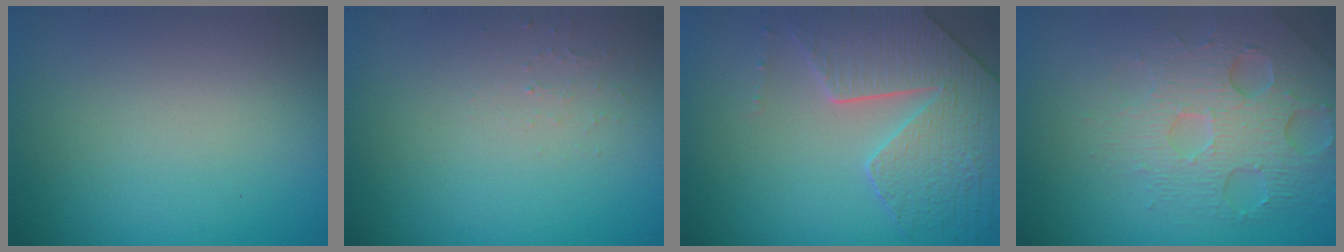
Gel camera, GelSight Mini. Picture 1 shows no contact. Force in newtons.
{"total": 0.8, "press": 0.8, "slide": 0.3}
{"total": 6.3, "press": 5.6, "slide": 3.1}
{"total": 5.8, "press": 4.5, "slide": 3.7}